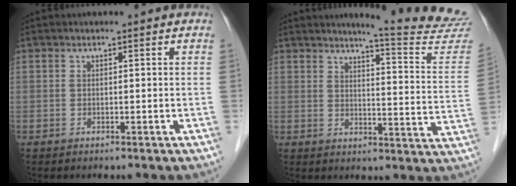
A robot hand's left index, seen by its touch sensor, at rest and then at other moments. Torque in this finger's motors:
{"motor_torque": [0.52, -0.87, 0.02, 0.02]}